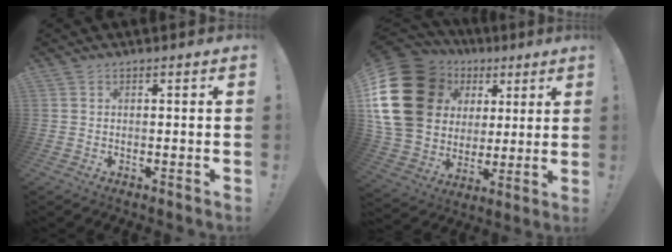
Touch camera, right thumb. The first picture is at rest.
{"total": 24.4, "force": [6.3, 19.0, 13.9], "torque": [-0.257, -0.027, 0.157]}